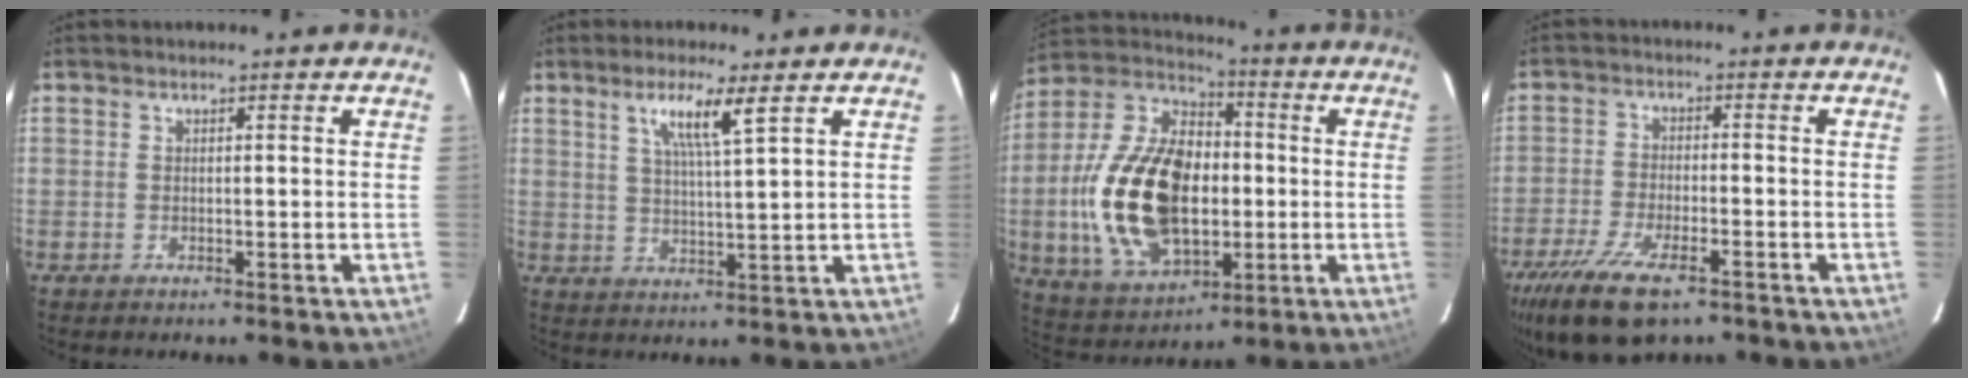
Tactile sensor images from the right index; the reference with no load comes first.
{"total": 6.3, "force": [3.5, -0.1, 5.2], "torque": [-0.094, -0.001, 0.063]}
{"total": 23.0, "force": [-2.4, 14.0, 18.1], "torque": [-0.380, 0.011, -0.028]}
{"total": 13.9, "force": [-9.3, 5.1, 8.9], "torque": [-0.203, -0.037, -0.167]}